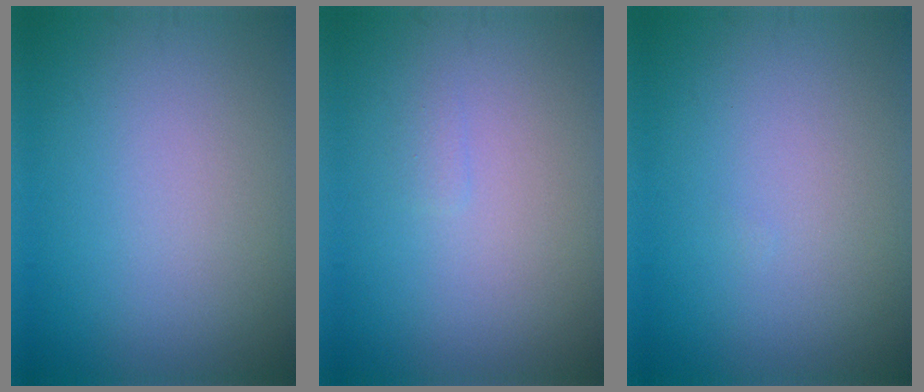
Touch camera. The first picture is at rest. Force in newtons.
{"total": 0.5, "press": 0.5, "slide": 0.1}
{"total": 0.0}